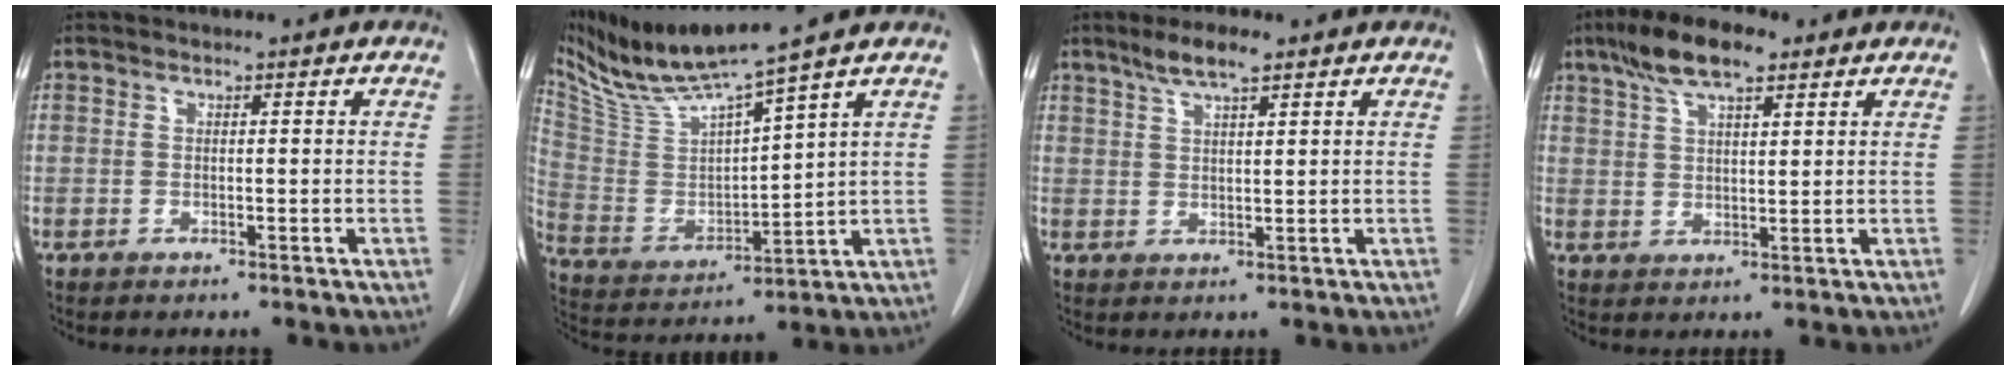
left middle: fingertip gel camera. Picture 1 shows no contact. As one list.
[{"total": 12.4, "force": [10.8, -1.1, 6.1], "torque": [-0.125, -0.008, 0.214]}, {"total": 4.7, "force": [3.3, 0.7, 3.2], "torque": [-0.066, 0.006, 0.063]}, {"total": 8.5, "force": [5.6, 2.6, 5.8], "torque": [-0.112, 0.017, 0.100]}]